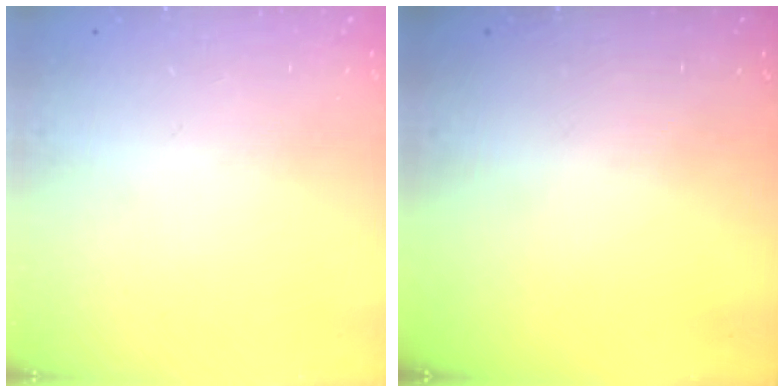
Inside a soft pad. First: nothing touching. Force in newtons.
{"total": 0.0}